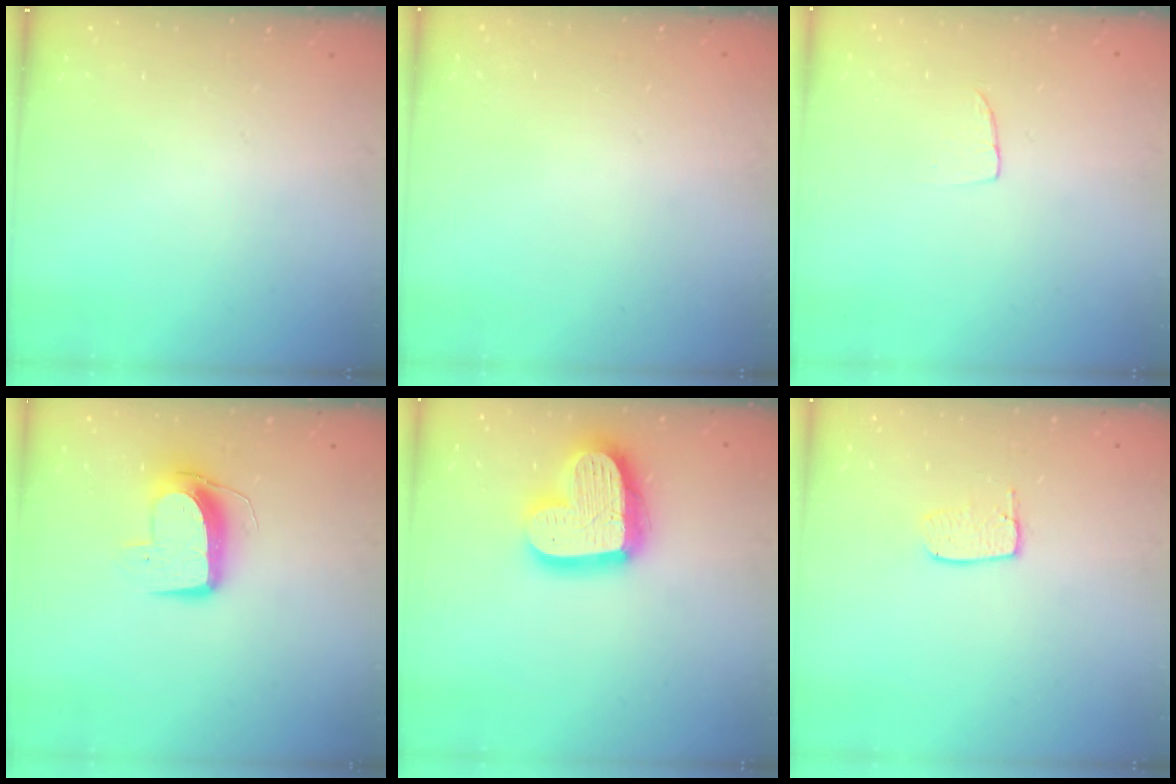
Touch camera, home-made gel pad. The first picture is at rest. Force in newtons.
{"total": 0.0}
{"total": 3.8, "press": 3.7, "slide": 0.2}
{"total": 10.0, "press": 10.0, "slide": 0.3}
{"total": 19.4, "press": 19.3, "slide": 1.5}
{"total": 5.8, "press": 5.8, "slide": 0.4}